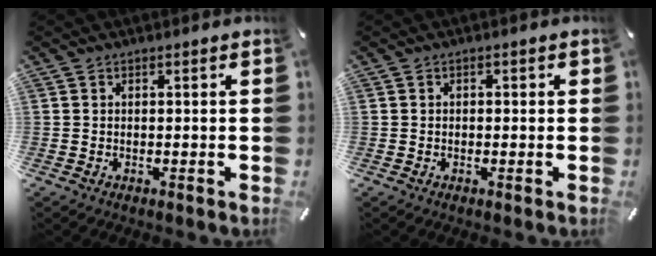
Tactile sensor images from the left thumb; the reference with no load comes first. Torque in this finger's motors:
{"motor_torque": [-0.10, -0.29, -0.13, 0.06, -0.03]}